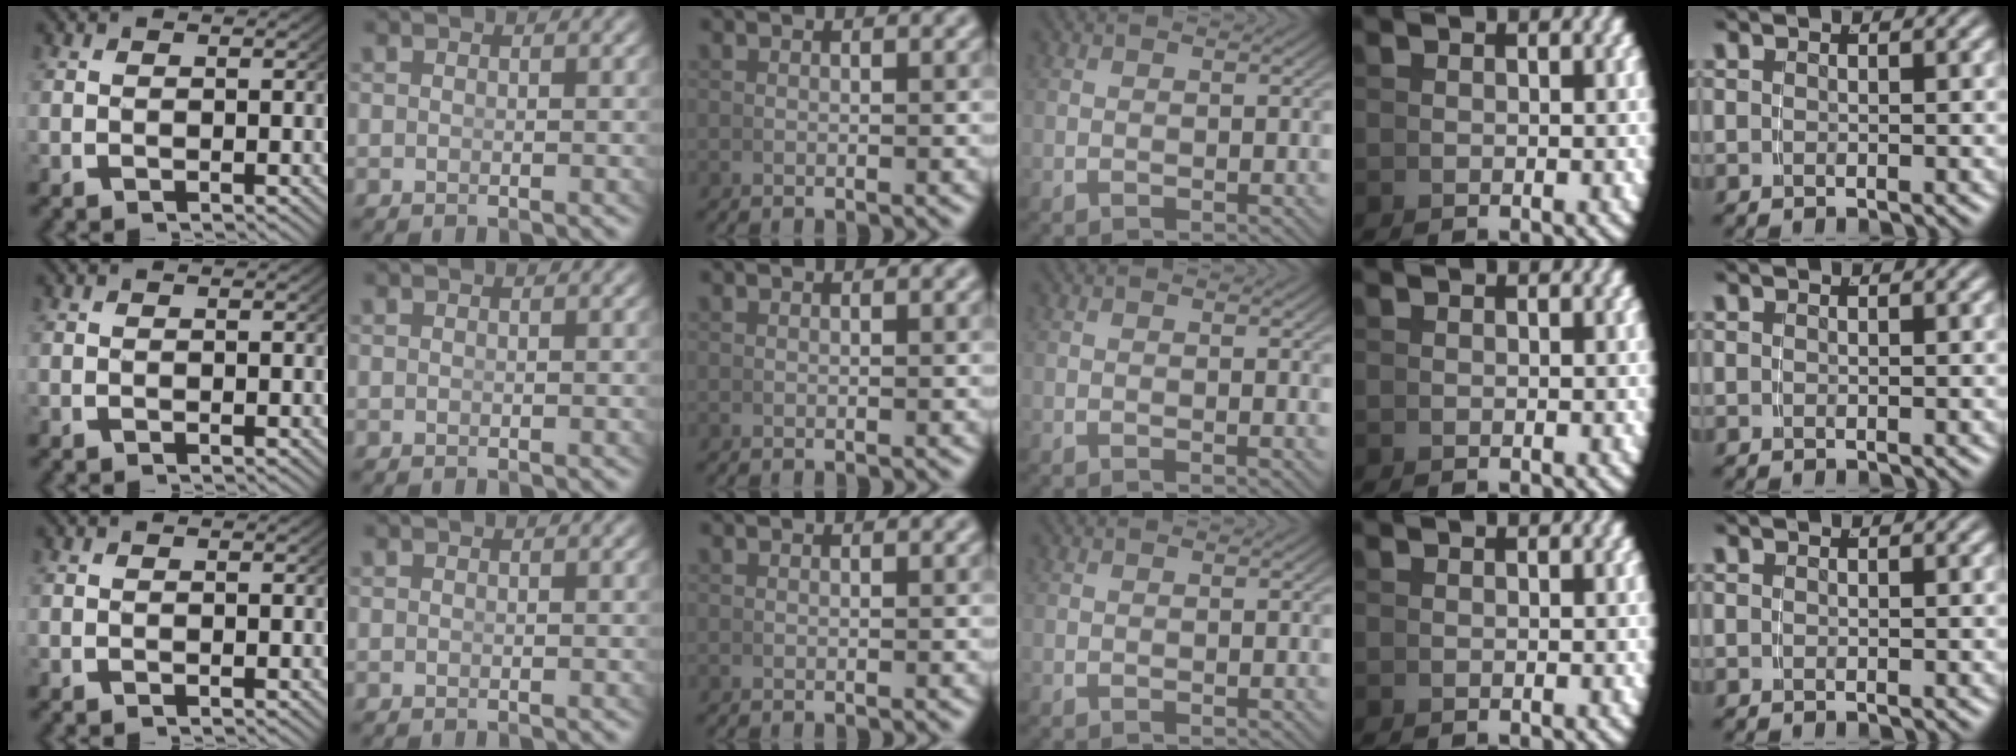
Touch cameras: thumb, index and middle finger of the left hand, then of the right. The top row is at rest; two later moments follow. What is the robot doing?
{"motion": "lift_and_place", "object": "dispenser bottle"}